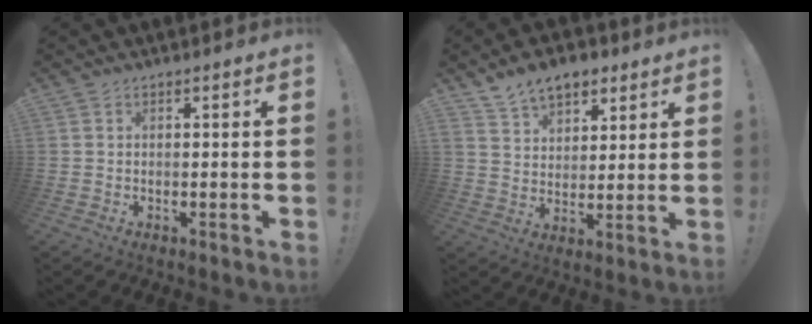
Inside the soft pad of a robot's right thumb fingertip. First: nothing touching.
{"total": 9.3, "force": [6.4, 5.5, 3.9], "torque": [-0.066, -0.028, 0.124]}